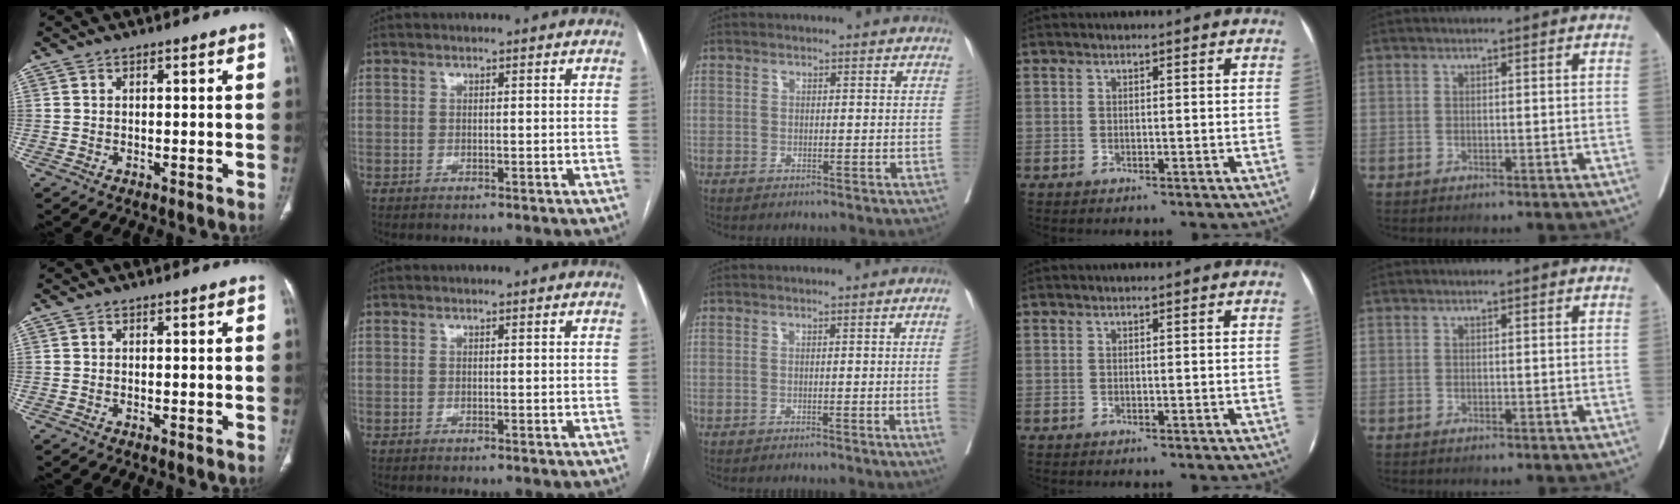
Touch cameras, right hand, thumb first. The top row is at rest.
{"middle": {"total": 3.9, "force": [-0.6, -1.1, 3.7], "torque": [-0.045, 0.001, -0.005]}}